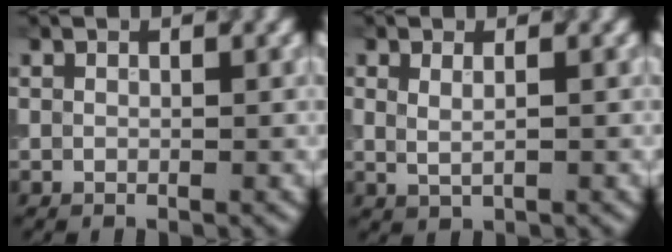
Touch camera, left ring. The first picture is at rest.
{"total": 1.2, "force": [0.4, 0.5, 1.0], "torque": [-0.019, -0.005, 0.010]}